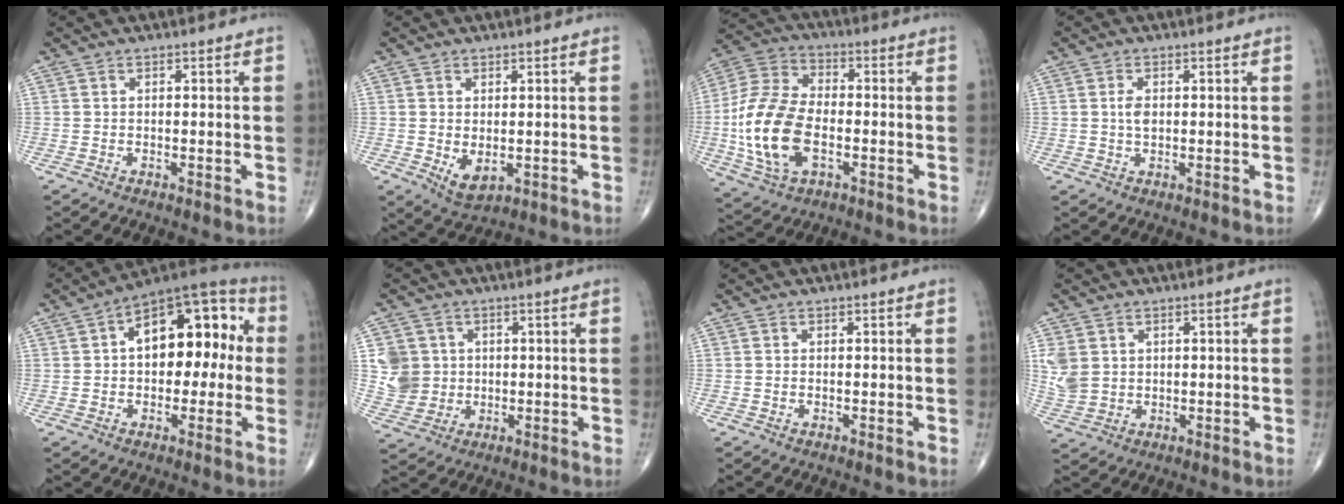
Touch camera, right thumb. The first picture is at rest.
{"total": 4.4, "force": [-0.5, 2.6, 3.6], "torque": [-0.054, -0.009, 0.006]}
{"total": 17.2, "force": [-3.2, 10.1, 13.5], "torque": [-0.278, 0.014, -0.059]}
{"total": 2.3, "force": [0.2, 1.3, 1.9], "torque": [-0.034, -0.002, 0.004]}
{"total": 17.0, "force": [2.0, 9.6, 13.9], "torque": [-0.159, 0.044, 0.019]}
{"total": 7.3, "force": [1.1, 7.0, 1.9], "torque": [-0.012, -0.001, 0.024]}
{"total": 0.0}
{"total": 5.9, "force": [1.4, 4.8, 3.1], "torque": [-0.061, -0.004, 0.039]}